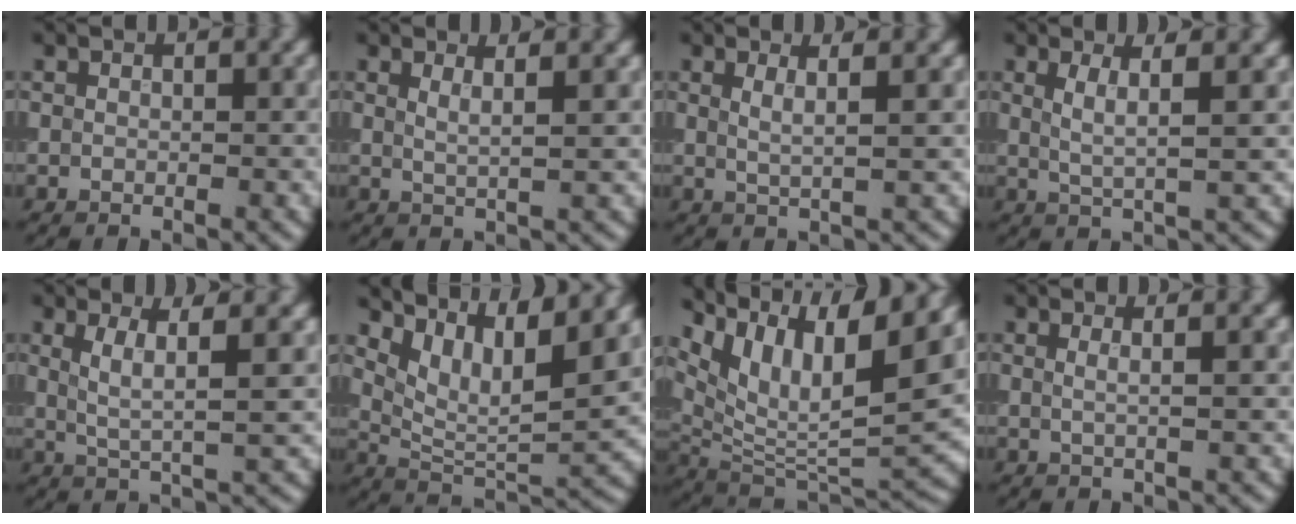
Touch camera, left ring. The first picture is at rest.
{"total": 2.3, "force": [1.2, 0.7, 1.8], "torque": [-0.016, -0.001, 0.012]}
{"total": 2.4, "force": [1.1, 0.7, 2.1], "torque": [-0.024, 0.000, 0.012]}
{"total": 3.2, "force": [1.2, 0.7, 2.9], "torque": [-0.047, -0.003, 0.022]}
{"total": 4.1, "force": [1.4, 0.8, 3.8], "torque": [-0.069, -0.003, 0.027]}
{"total": 8.8, "force": [4.8, 3.2, 6.6], "torque": [-0.118, -0.009, 0.091]}
{"total": 13.4, "force": [7.6, 5.2, 9.7], "torque": [-0.185, 0.020, 0.142]}
{"total": 2.1, "force": [0.6, 0.8, 1.8], "torque": [-0.023, 0.002, -0.008]}